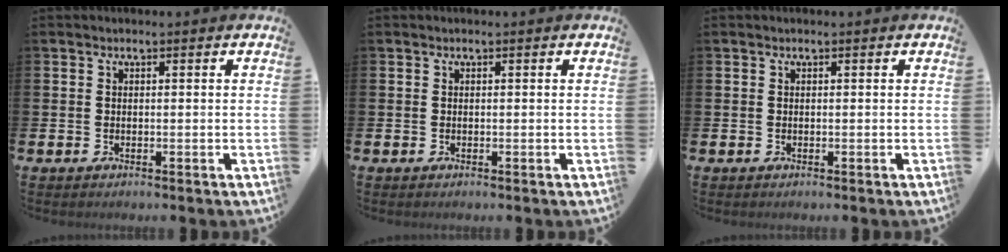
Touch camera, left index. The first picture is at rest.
{"total": 0.0}
{"total": 0.0}